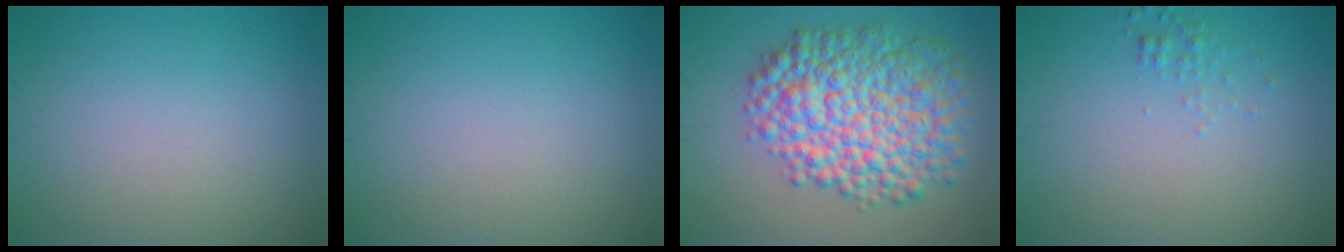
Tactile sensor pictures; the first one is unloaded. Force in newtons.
{"total": 0.0}
{"total": 10.5, "press": 10.5, "slide": 0.2}
{"total": 0.9, "press": 0.9, "slide": 0.0}